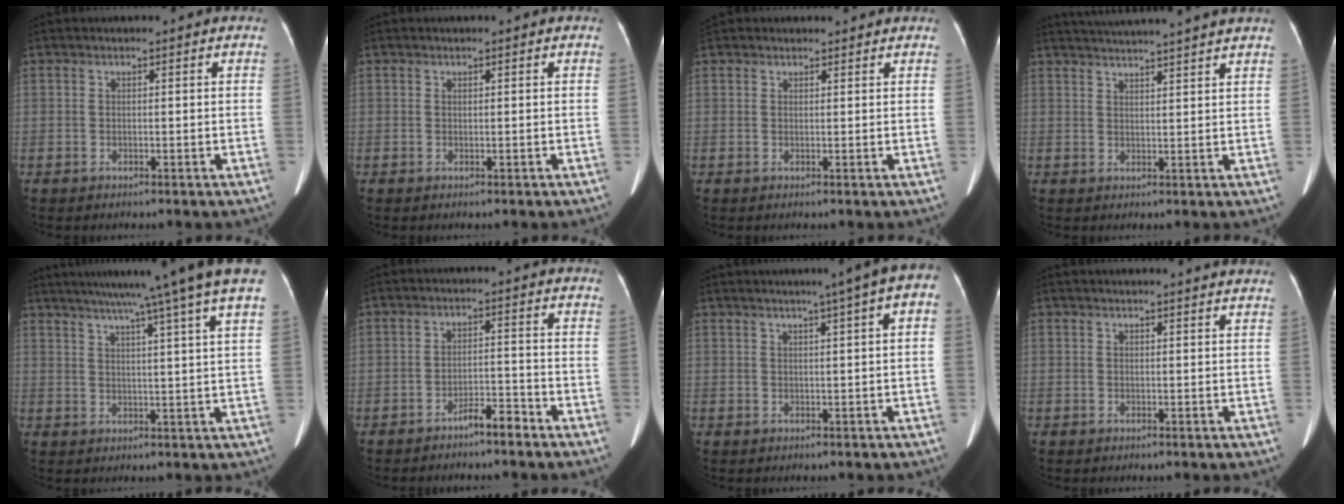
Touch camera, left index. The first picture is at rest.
{"total": 0.0}
{"total": 2.0, "force": [1.9, 0.7, 0.0], "torque": [-0.001, 0.013, 0.026]}
{"total": 12.8, "force": [11.9, -1.2, 4.8], "torque": [-0.086, 0.004, 0.155]}
{"total": 14.6, "force": [11.2, -2.5, 9.0], "torque": [-0.137, -0.006, 0.137]}
{"total": 3.5, "force": [-3.0, 0.3, 1.7], "torque": [-0.029, 0.000, -0.054]}
{"total": 7.3, "force": [3.4, 0.3, 6.5], "torque": [-0.077, 0.025, 0.031]}
{"total": 5.4, "force": [5.1, -0.2, 1.6], "torque": [-0.017, 0.008, 0.041]}